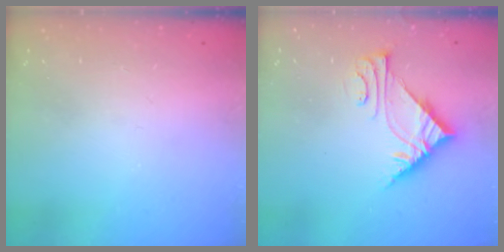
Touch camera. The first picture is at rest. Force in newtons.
{"total": 6.5, "press": 6.5, "slide": 0.7}